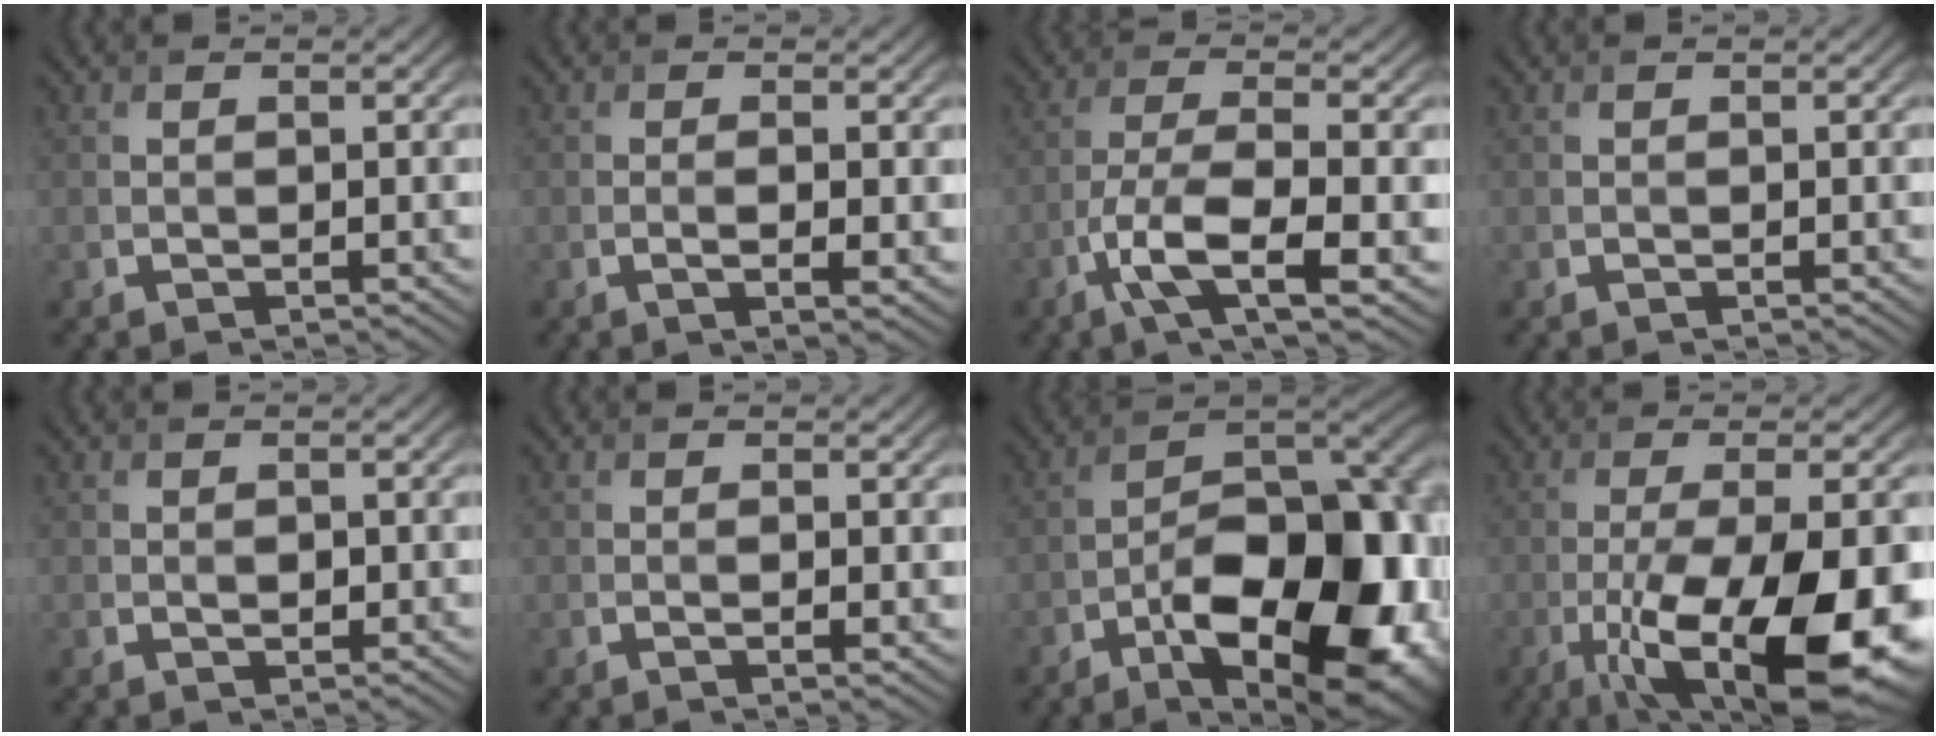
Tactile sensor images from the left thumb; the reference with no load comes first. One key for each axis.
{"total": 2.3, "fx": -0.2, "fy": 0.5, "fz": 2.2, "tx": -0.040, "ty": -0.004, "tz": -0.002}
{"total": 7.8, "fx": -3.3, "fy": 2.2, "fz": 6.8, "tx": -0.139, "ty": 0.002, "tz": -0.069}
{"total": 0.0}
{"total": 1.1, "fx": -0.1, "fy": 0.8, "fz": 0.7, "tx": -0.013, "ty": -0.003, "tz": 0.002}
{"total": 1.1, "fx": 0.0, "fy": 0.2, "fz": 1.1, "tx": -0.020, "ty": -0.002, "tz": 0.000}
{"total": 18.5, "fx": -8.0, "fy": 9.1, "fz": 13.9, "tx": -0.181, "ty": -0.016, "tz": -0.123}
{"total": 15.9, "fx": -6.5, "fy": 5.5, "fz": 13.4, "tx": -0.238, "ty": -0.023, "tz": -0.096}